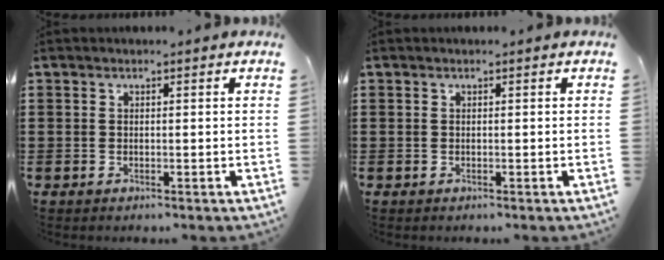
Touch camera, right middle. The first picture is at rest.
{"total": 0.0}